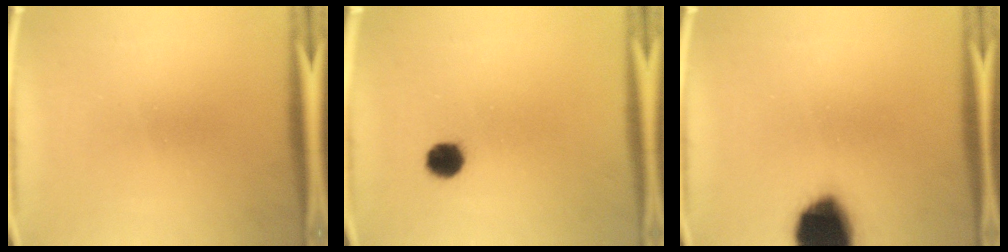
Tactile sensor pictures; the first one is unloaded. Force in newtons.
{"total": 4.0}
{"total": 17.6}